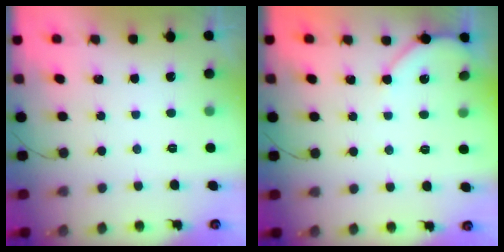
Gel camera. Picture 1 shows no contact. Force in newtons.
{"total": 5.0, "press": 4.9, "slide": 0.7}